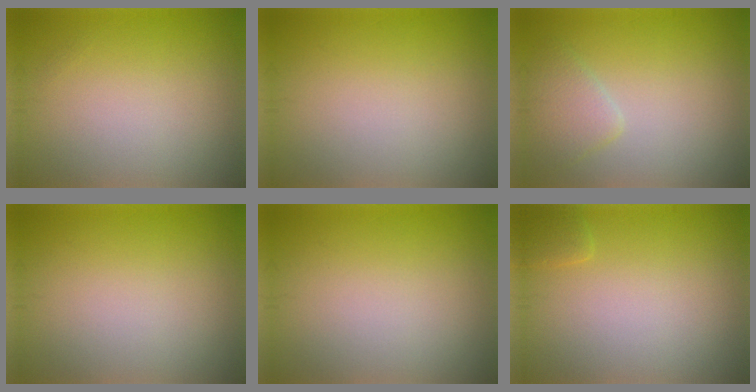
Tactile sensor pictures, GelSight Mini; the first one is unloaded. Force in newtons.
{"total": 0.0}
{"total": 2.4, "press": 2.4, "slide": 0.2}
{"total": 0.0}
{"total": 0.0}
{"total": 0.9, "press": 0.9, "slide": 0.1}